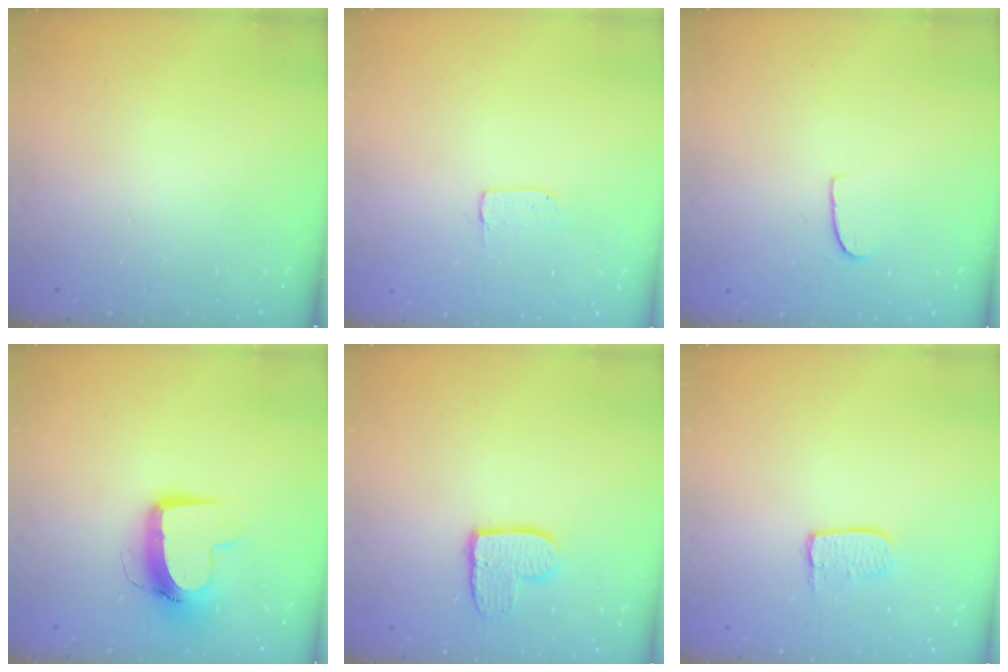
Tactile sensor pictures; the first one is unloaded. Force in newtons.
{"total": 3.1, "press": 3.1, "slide": 0.2}
{"total": 5.4, "press": 5.4, "slide": 0.4}
{"total": 11.5, "press": 11.5, "slide": 1.4}
{"total": 9.2, "press": 9.2, "slide": 0.2}
{"total": 6.1, "press": 6.1, "slide": 0.5}